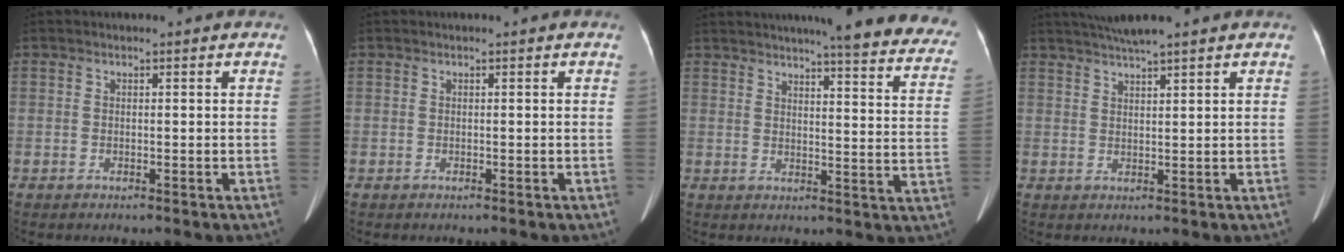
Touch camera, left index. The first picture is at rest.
{"total": 0.0}
{"total": 25.9, "force": [22.6, 2.4, 12.3], "torque": [-0.154, -0.060, 0.250]}
{"total": 5.8, "force": [4.9, -0.5, 3.0], "torque": [-0.055, 0.026, 0.087]}